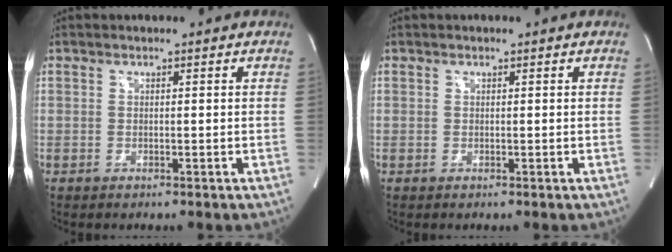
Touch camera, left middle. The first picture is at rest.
{"total": 0.0}